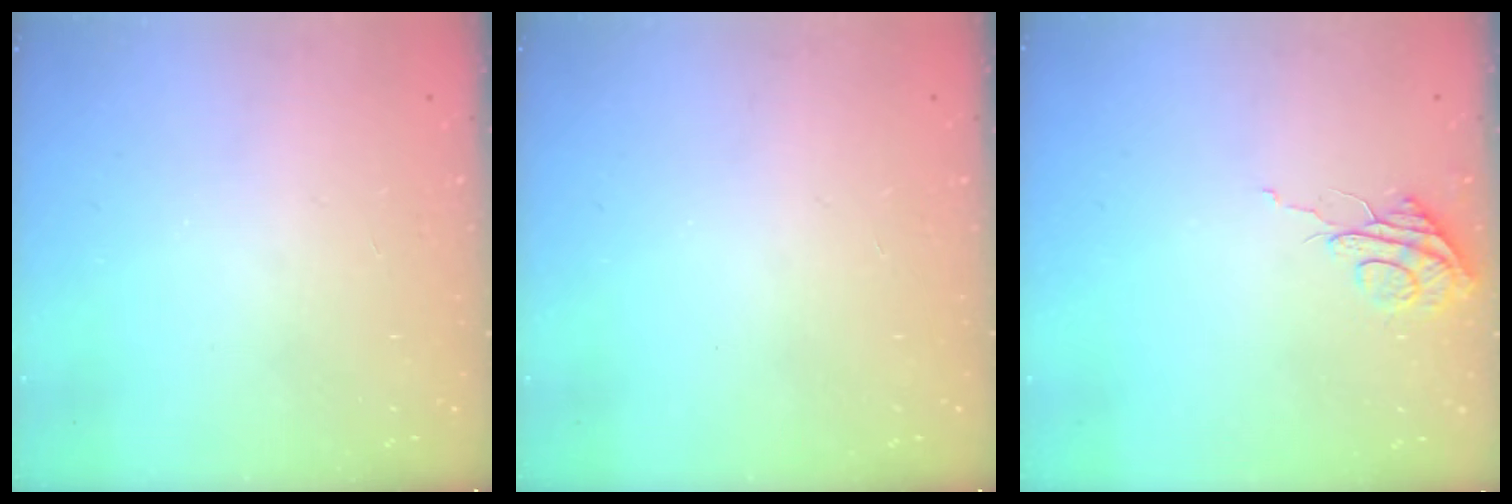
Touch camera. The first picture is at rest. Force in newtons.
{"total": 0.0}
{"total": 6.5, "press": 6.5, "slide": 0.4}